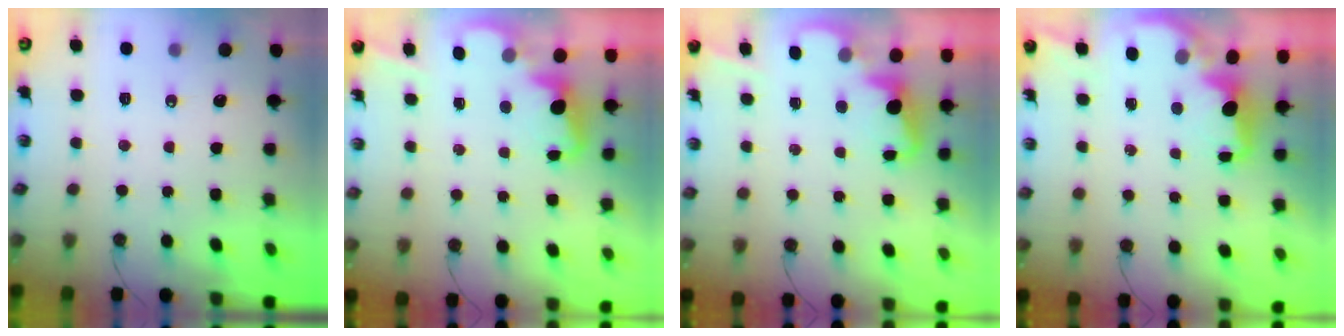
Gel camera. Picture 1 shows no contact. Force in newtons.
{"total": 2.4, "press": 2.3, "slide": 0.5}
{"total": 2.3, "press": 2.2, "slide": 0.5}
{"total": 2.1, "press": 2.0, "slide": 0.8}